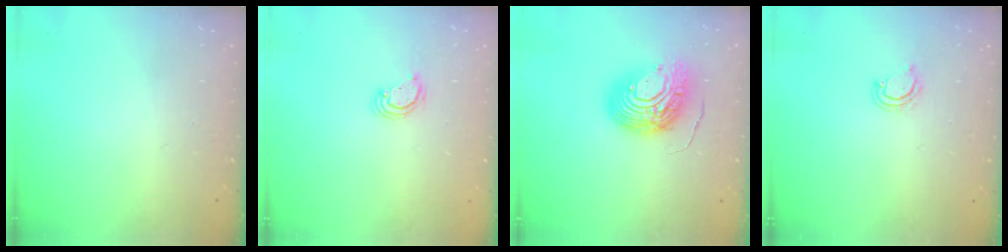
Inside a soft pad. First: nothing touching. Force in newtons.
{"total": 2.5, "press": 2.5, "slide": 0.2}
{"total": 13.5, "press": 13.4, "slide": 1.7}
{"total": 3.5, "press": 3.4, "slide": 0.3}